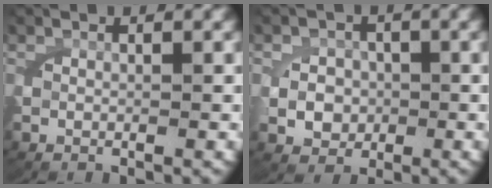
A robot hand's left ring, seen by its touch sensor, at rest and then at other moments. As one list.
[{"total": 2.8, "force": [-0.3, 2.6, 1.2], "torque": [-0.018, -0.004, -0.001]}]